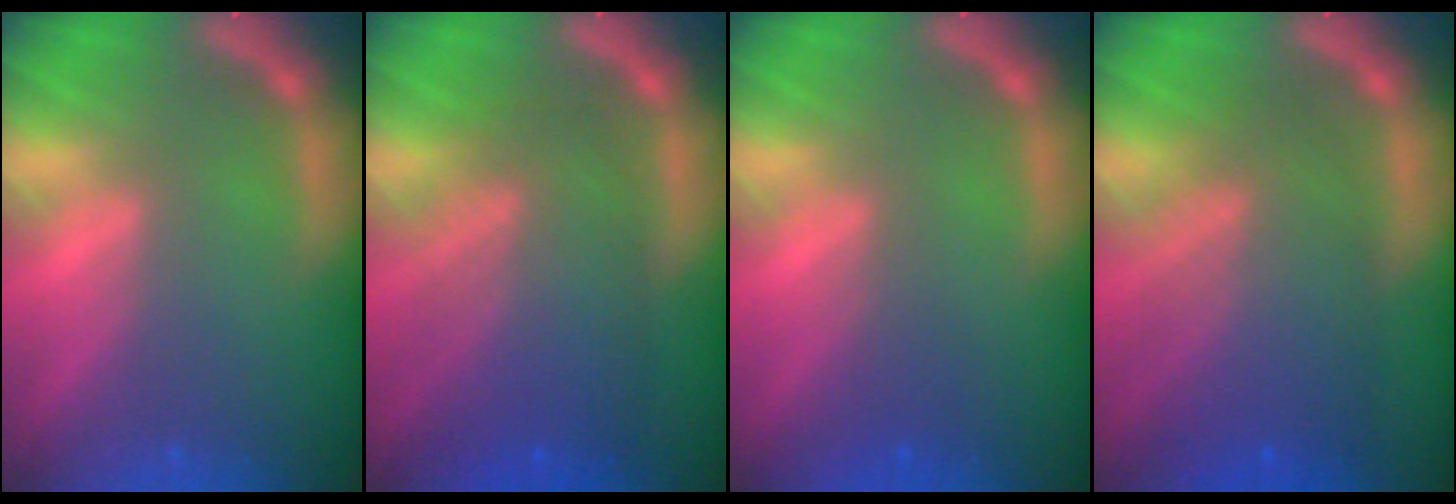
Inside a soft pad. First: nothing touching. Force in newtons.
{"total": 8.6}
{"total": 1.5}
{"total": 8.5}